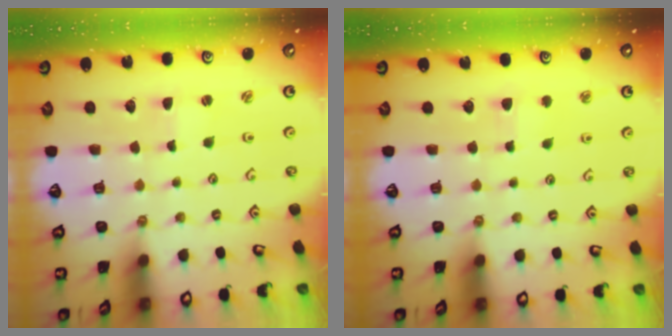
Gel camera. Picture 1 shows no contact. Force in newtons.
{"total": 2.8, "press": 2.7, "slide": 0.4}